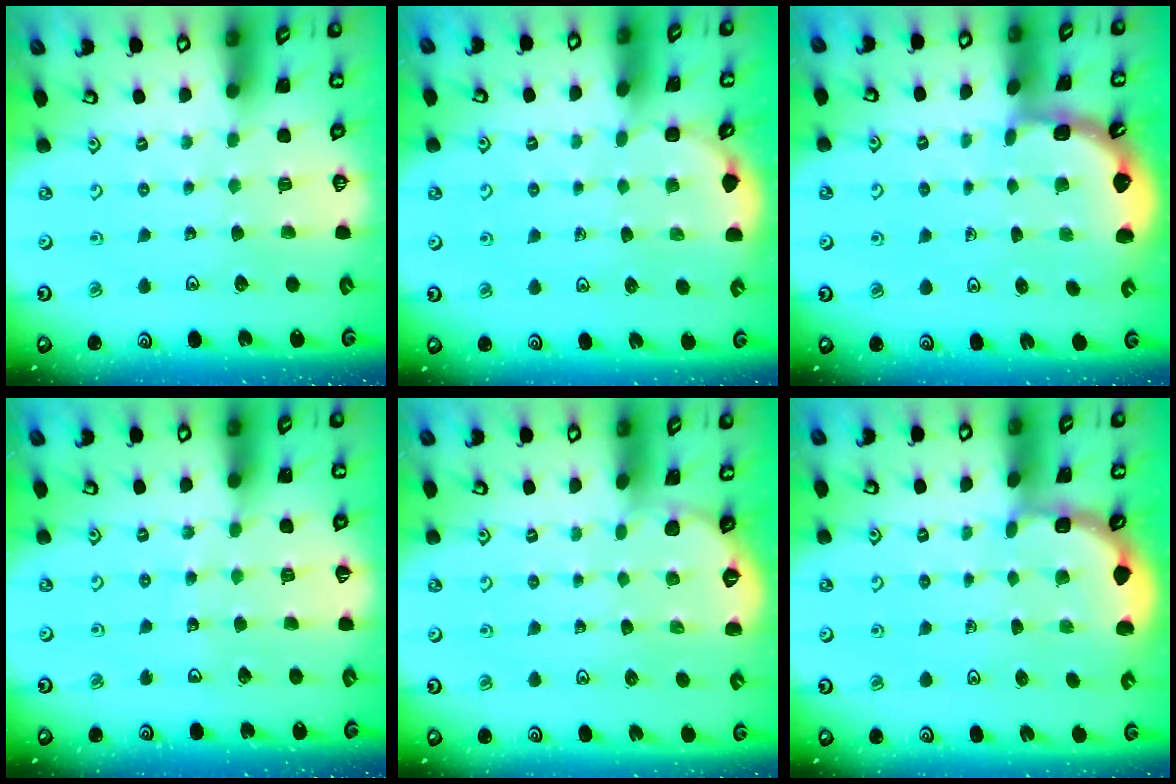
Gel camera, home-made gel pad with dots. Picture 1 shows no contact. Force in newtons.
{"total": 1.8, "press": 1.7, "slide": 0.0}
{"total": 2.0, "press": 2.0, "slide": 0.2}
{"total": 5.4, "press": 5.4, "slide": 0.4}
{"total": 0.0}
{"total": 1.9, "press": 1.9, "slide": 0.3}